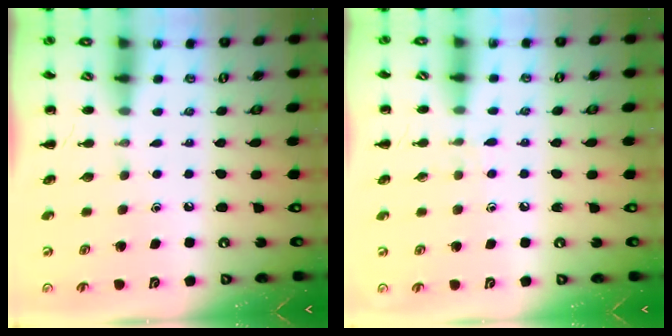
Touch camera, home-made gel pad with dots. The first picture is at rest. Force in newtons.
{"total": 4.7, "press": 4.2, "slide": 1.9}